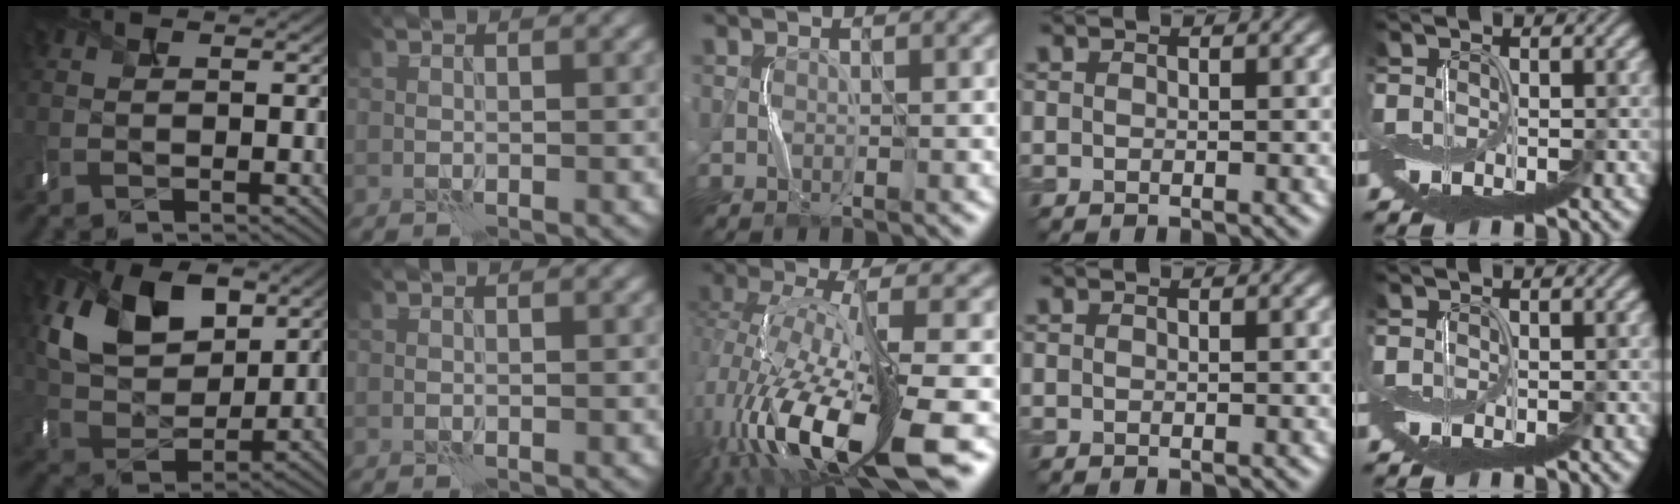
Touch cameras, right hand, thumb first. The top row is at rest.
{"thumb": {"total": 10.6, "force": [4.4, 7.1, 6.7], "torque": [-0.154, -0.006, 0.081]}, "middle": {"total": 13.2, "force": [-5.8, 4.1, 11.1], "torque": [-0.232, -0.011, -0.100]}}